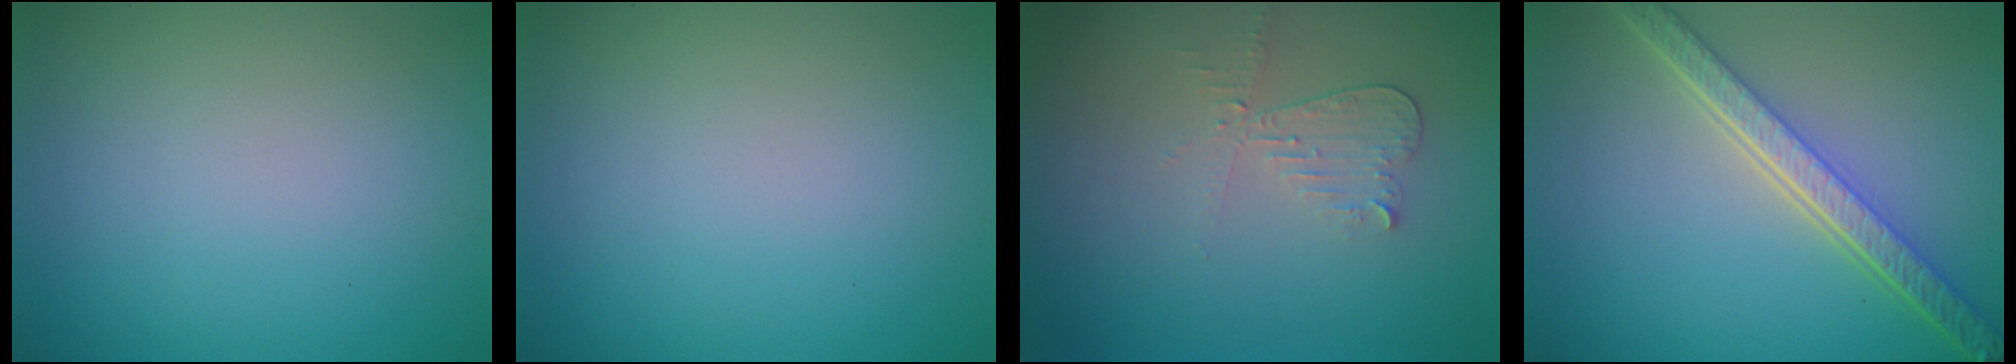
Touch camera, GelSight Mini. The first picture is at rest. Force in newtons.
{"total": 0.0}
{"total": 2.1, "press": 2.1, "slide": 0.4}
{"total": 5.9, "press": 4.3, "slide": 4.0}